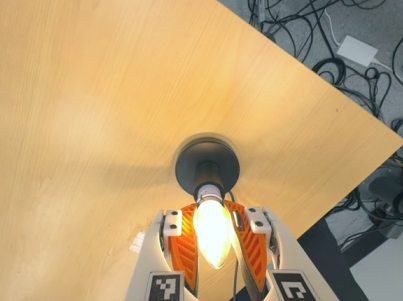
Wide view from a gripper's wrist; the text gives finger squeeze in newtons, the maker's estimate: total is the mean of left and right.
{"total": 25.1, "left": 23.5, "right": 26.8}